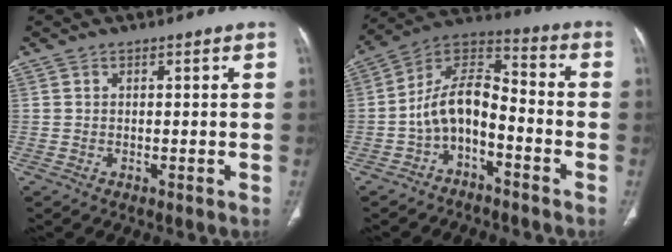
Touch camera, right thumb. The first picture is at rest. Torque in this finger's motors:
{"motor_torque": [0.00, 0.08, -0.09, -0.06, 0.02]}